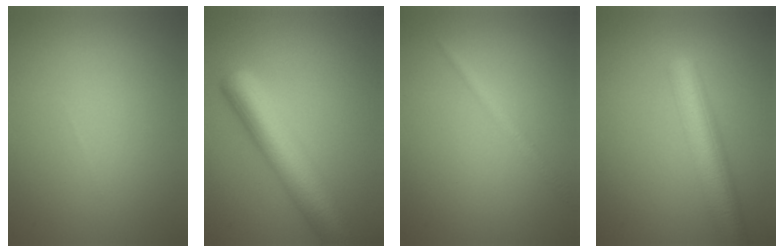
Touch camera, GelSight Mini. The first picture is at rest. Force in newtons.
{"total": 7.8, "press": 7.8, "slide": 0.3}
{"total": 1.5, "press": 1.5, "slide": 0.0}
{"total": 6.2, "press": 6.2, "slide": 0.3}